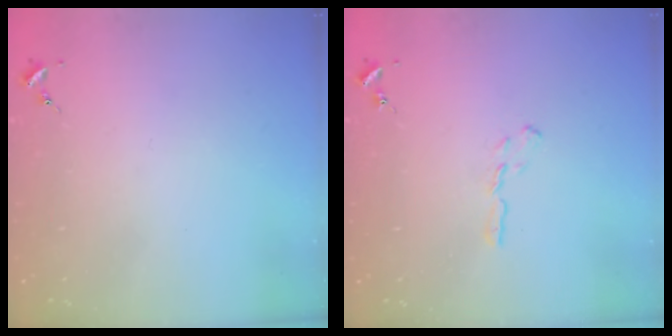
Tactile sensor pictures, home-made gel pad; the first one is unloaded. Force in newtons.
{"total": 3.9, "press": 3.9, "slide": 0.4}